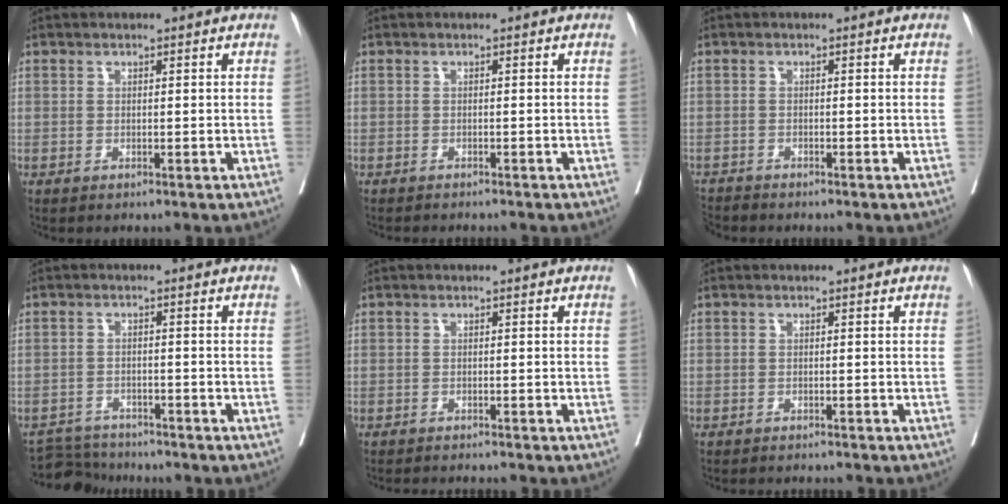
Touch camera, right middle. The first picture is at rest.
{"total": 4.2, "force": [-3.9, 0.6, 1.5], "torque": [-0.015, -0.006, -0.050]}
{"total": 2.5, "force": [-2.4, 0.4, -0.2], "torque": [0.004, -0.010, -0.047]}
{"total": 4.6, "force": [-4.5, 0.6, -0.6], "torque": [0.009, -0.006, -0.080]}
{"total": 3.5, "force": [-3.3, 0.0, 1.0], "torque": [-0.005, -0.008, -0.047]}
{"total": 3.9, "force": [-3.7, 0.4, 1.0], "torque": [-0.007, -0.008, -0.047]}